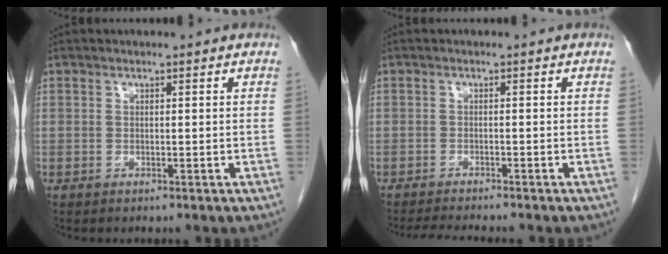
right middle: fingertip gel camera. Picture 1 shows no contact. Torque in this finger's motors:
{"motor_torque": [0.05, -0.04, 0.01, 0.00]}